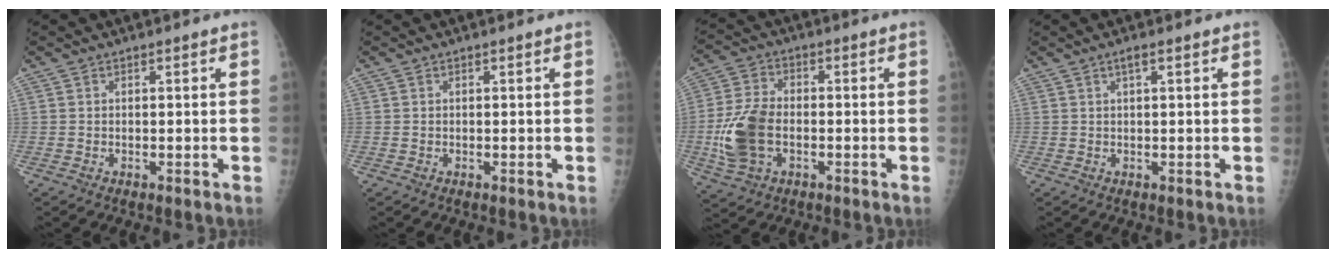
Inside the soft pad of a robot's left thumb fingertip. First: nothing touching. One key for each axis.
{"total": 0.0}
{"total": 11.1, "fx": -2.3, "fy": 7.2, "fz": 8.1, "tx": -0.166, "ty": 0.012, "tz": -0.044}
{"total": 1.6, "fx": 0.8, "fy": 0.3, "fz": 1.4, "tx": -0.025, "ty": 0.004, "tz": 0.013}